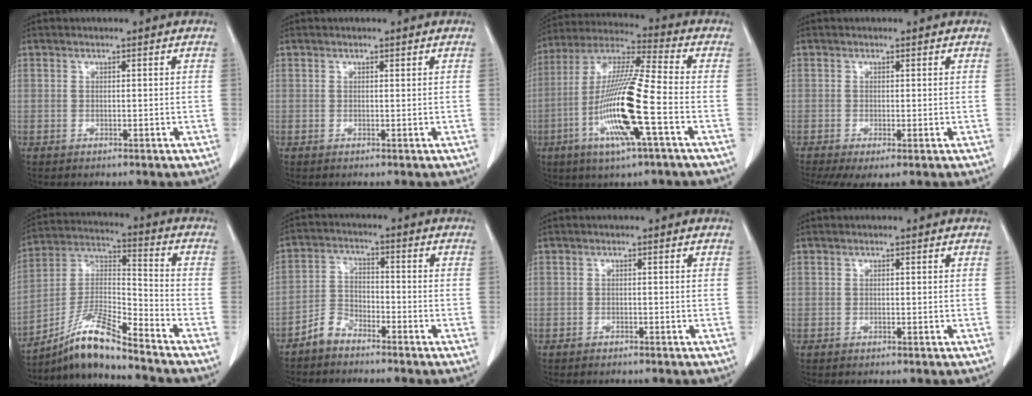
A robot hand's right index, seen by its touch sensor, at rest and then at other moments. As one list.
[{"total": 0.0}, {"total": 16.4, "force": [-5.1, 0.3, 15.6], "torque": [-0.318, -0.015, -0.102]}, {"total": 4.7, "force": [-2.4, 1.6, 3.7], "torque": [-0.065, -0.014, -0.041]}, {"total": 11.2, "force": [-9.5, -0.1, 5.9], "torque": [-0.122, 0.008, -0.176]}, {"total": 4.3, "force": [-3.5, 2.3, 1.0], "torque": [-0.017, 0.005, -0.070]}, {"total": 0.6, "force": [-0.5, 0.2, 0.1], "torque": [-0.007, 0.000, -0.007]}, {"total": 0.0}]